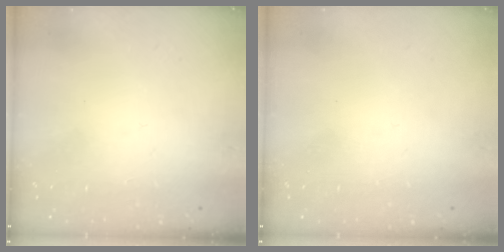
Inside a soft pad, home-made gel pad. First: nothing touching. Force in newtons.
{"total": 0.0}